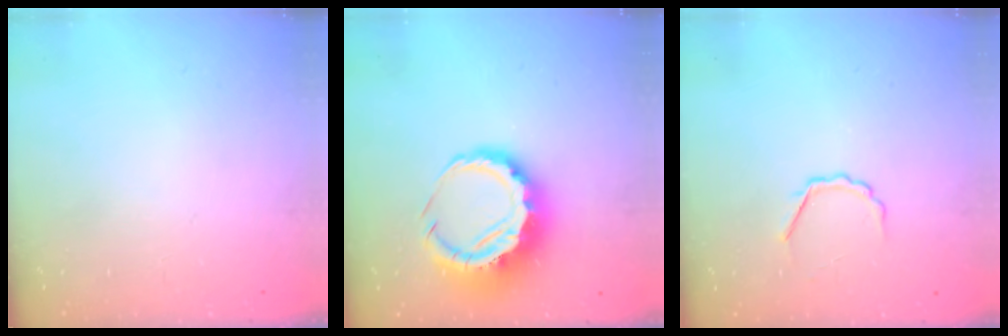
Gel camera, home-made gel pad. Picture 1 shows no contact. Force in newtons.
{"total": 11.3, "press": 11.0, "slide": 2.2}
{"total": 3.6, "press": 3.5, "slide": 0.8}